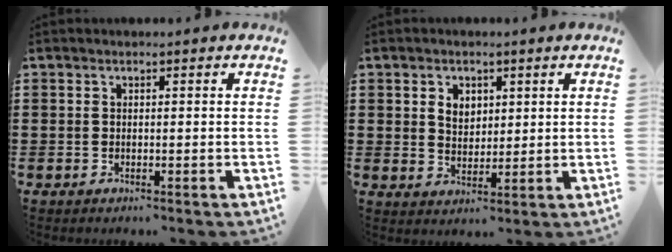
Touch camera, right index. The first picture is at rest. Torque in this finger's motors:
{"motor_torque": [0.07, -0.04, 0.10, 0.06]}